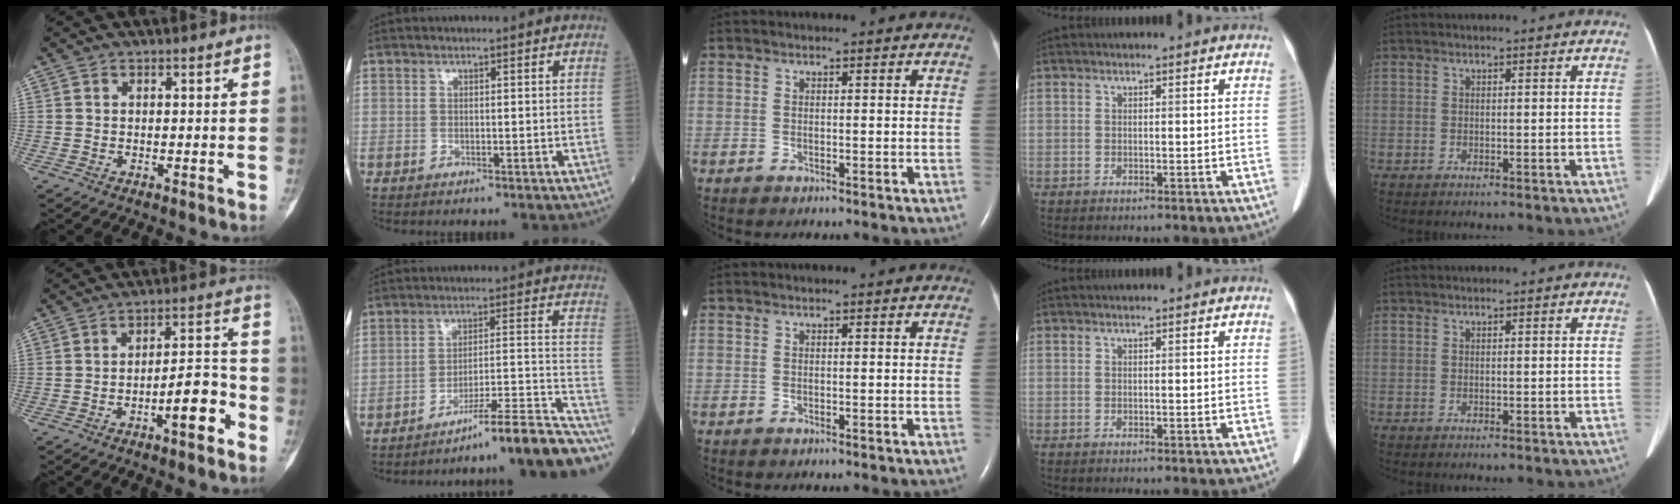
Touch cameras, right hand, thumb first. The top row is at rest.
{"thumb": {"total": 9.2, "force": [-4.3, 2.8, 7.7], "torque": [-0.109, 0.038, -0.065]}, "index": {"total": 19.2, "force": [-16.8, -0.3, 9.3], "torque": [-0.070, 0.027, -0.239]}}